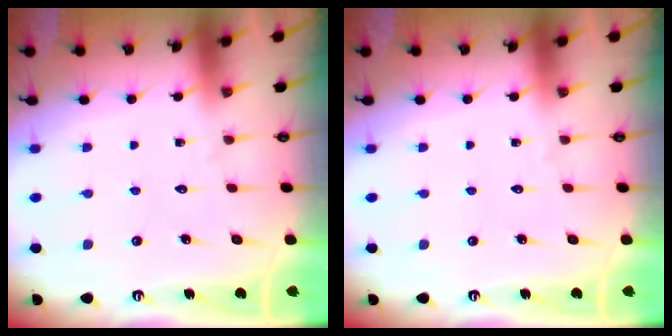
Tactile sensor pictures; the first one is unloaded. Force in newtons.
{"total": 0.0}